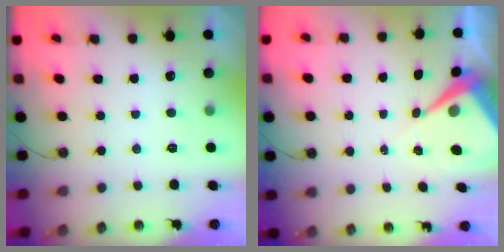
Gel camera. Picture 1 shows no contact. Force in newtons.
{"total": 7.1, "press": 7.1, "slide": 0.6}